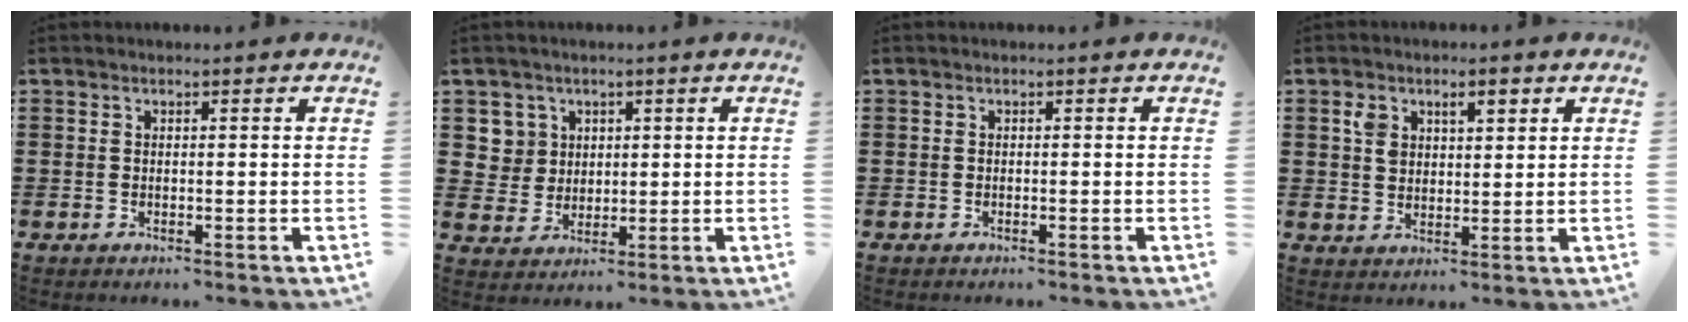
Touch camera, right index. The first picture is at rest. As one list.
[{"total": 4.7, "force": [1.8, 4.4, 0.5], "torque": [-0.034, 0.014, 0.034]}, {"total": 0.0}, {"total": 3.8, "force": [1.7, 1.7, 3.0], "torque": [-0.057, 0.005, 0.026]}]